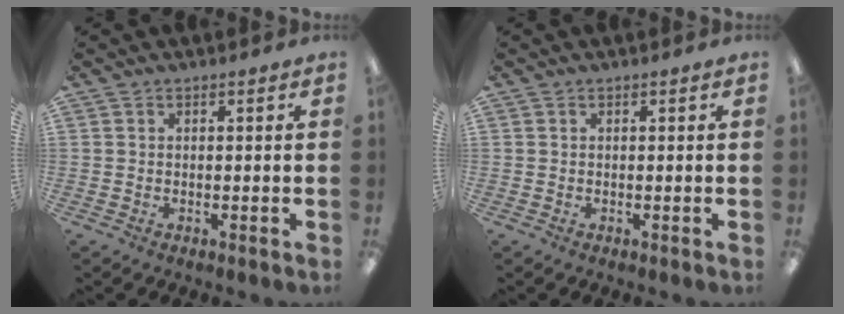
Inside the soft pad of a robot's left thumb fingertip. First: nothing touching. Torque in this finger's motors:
{"motor_torque": [0.00, 0.00, 0.07, -0.01, 0.00]}